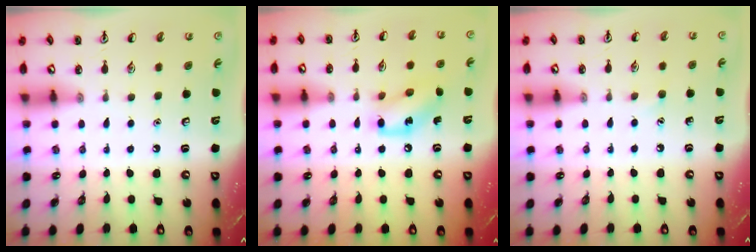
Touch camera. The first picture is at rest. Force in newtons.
{"total": 11.5, "press": 11.3, "slide": 1.6}
{"total": 3.6, "press": 3.4, "slide": 1.1}